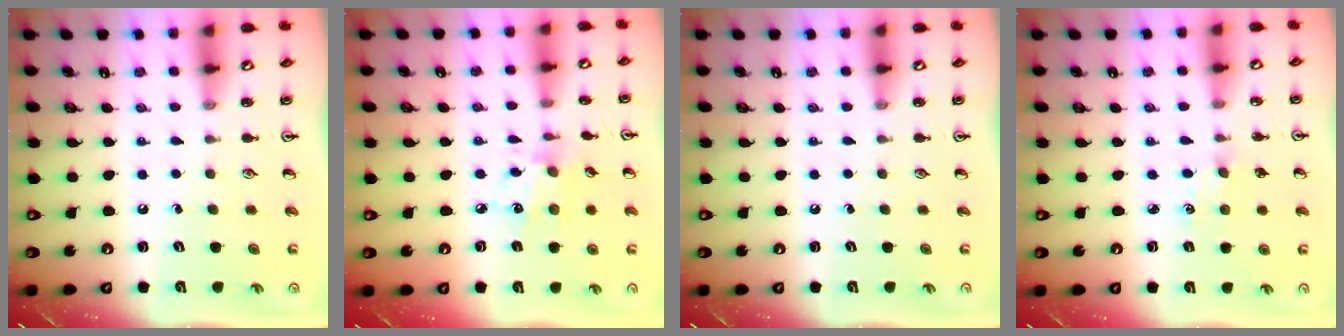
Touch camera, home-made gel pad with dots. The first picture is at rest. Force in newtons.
{"total": 6.9, "press": 6.7, "slide": 1.6}
{"total": 0.0}
{"total": 1.2, "press": 1.2, "slide": 0.3}